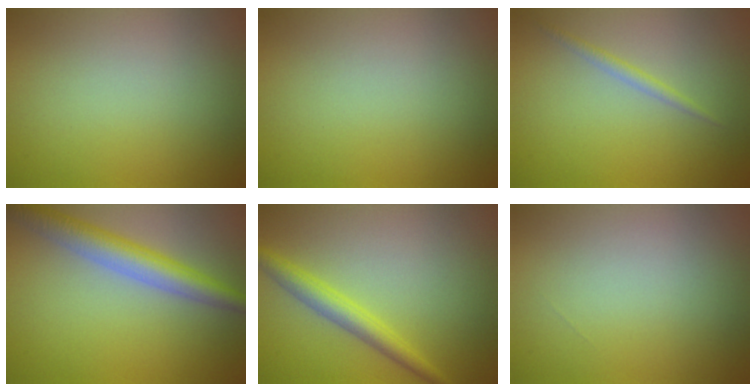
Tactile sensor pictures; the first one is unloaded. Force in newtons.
{"total": 0.0}
{"total": 1.1, "press": 1.1, "slide": 0.1}
{"total": 4.7, "press": 4.7, "slide": 0.1}
{"total": 2.7, "press": 2.7, "slide": 0.1}
{"total": 0.0}